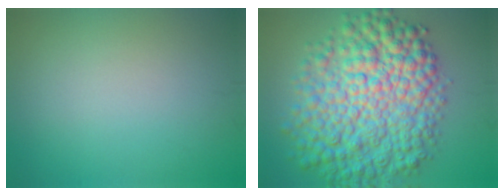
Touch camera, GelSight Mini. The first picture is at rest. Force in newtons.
{"total": 12.0, "press": 12.0, "slide": 0.1}